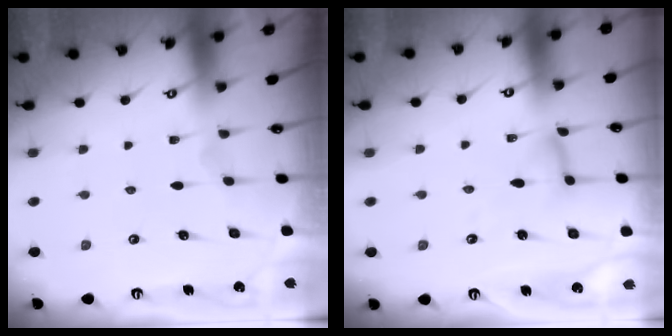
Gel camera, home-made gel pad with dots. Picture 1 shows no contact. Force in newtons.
{"total": 7.6, "press": 7.5, "slide": 0.6}